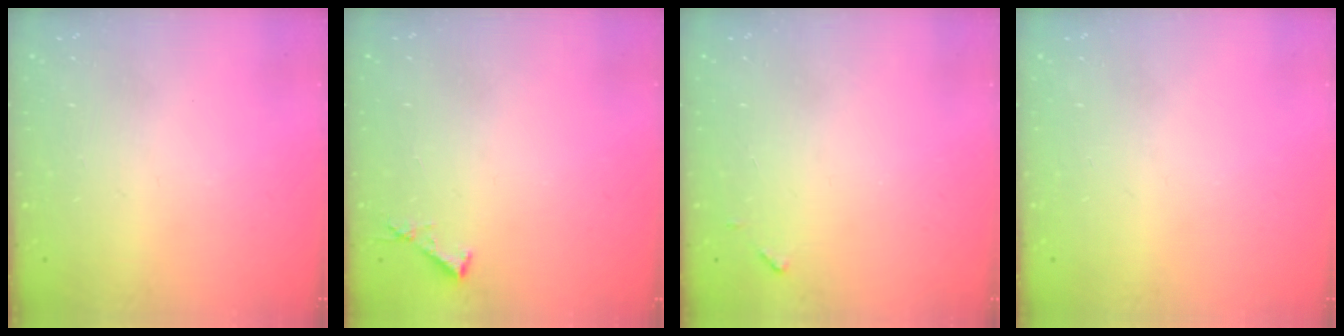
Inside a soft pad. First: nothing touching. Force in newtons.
{"total": 3.6, "press": 3.6, "slide": 0.3}
{"total": 4.6, "press": 4.6, "slide": 0.3}
{"total": 0.0}